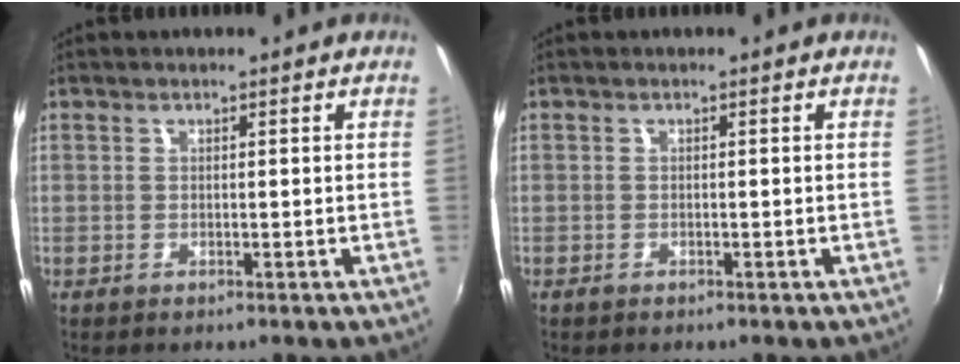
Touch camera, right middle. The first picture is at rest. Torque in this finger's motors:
{"motor_torque": [-0.38, 0.08, -0.04, 0.00]}